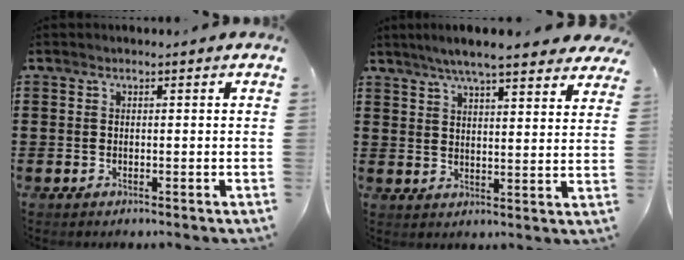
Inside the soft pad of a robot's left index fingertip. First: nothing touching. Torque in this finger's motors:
{"motor_torque": [1.91, -0.23, 1.05, 0.21]}